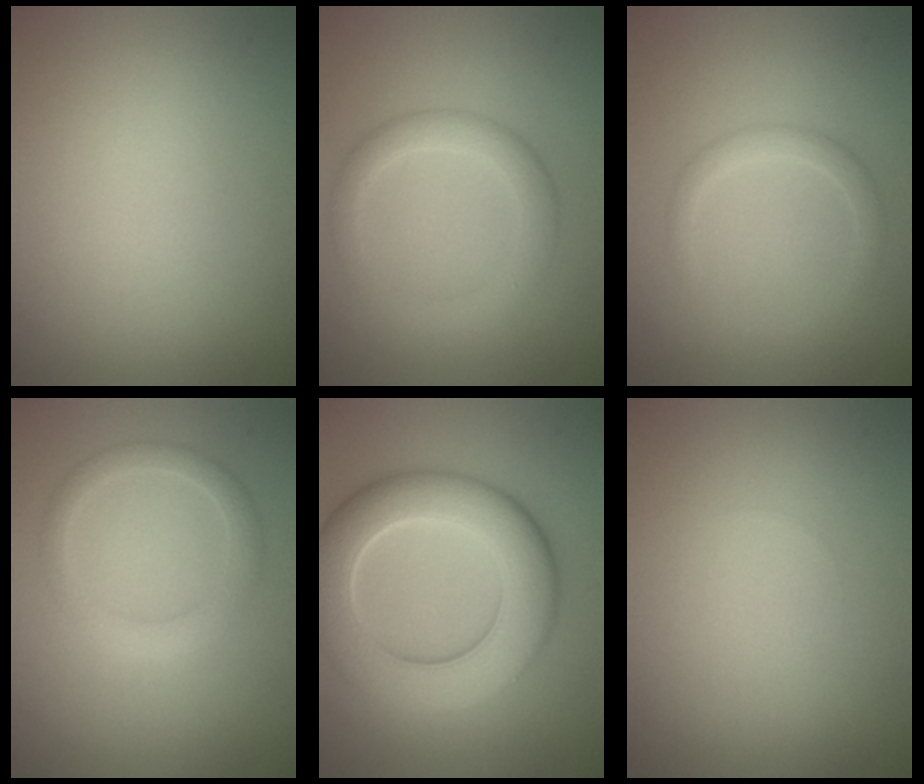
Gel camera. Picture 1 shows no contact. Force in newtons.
{"total": 3.1, "press": 3.1, "slide": 0.2}
{"total": 1.7, "press": 1.7, "slide": 0.1}
{"total": 2.6, "press": 2.6, "slide": 0.4}
{"total": 9.8, "press": 9.7, "slide": 0.4}
{"total": 0.0}